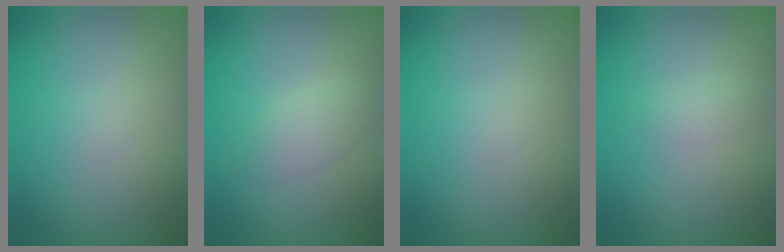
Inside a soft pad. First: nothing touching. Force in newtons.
{"total": 2.0, "press": 2.0, "slide": 0.1}
{"total": 0.0}
{"total": 1.2, "press": 1.2, "slide": 0.1}